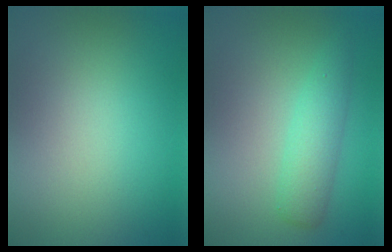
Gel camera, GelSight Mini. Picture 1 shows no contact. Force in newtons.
{"total": 2.9, "press": 2.9, "slide": 0.1}